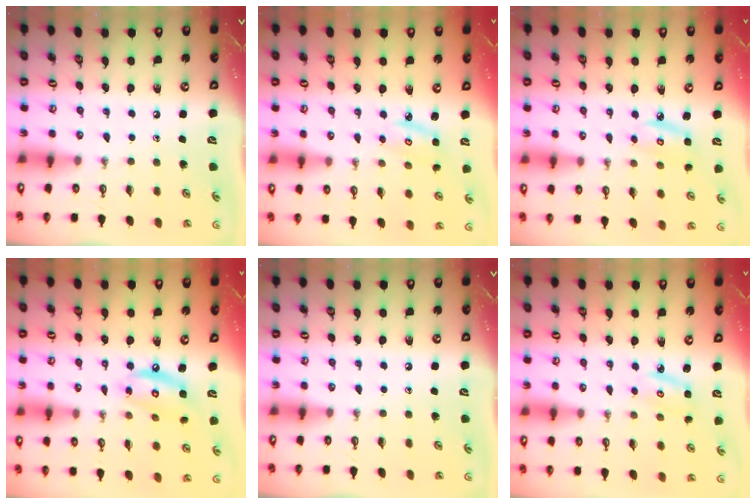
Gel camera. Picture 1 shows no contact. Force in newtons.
{"total": 3.3, "press": 3.2, "slide": 0.3}
{"total": 4.9, "press": 4.9, "slide": 0.3}
{"total": 11.2, "press": 11.2, "slide": 1.0}
{"total": 0.0}
{"total": 2.8, "press": 2.8, "slide": 0.2}